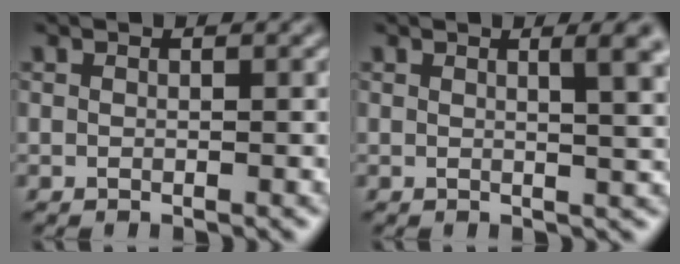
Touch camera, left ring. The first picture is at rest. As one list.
[{"total": 3.9, "force": [1.3, 1.3, 3.5], "torque": [-0.028, 0.006, 0.015]}]